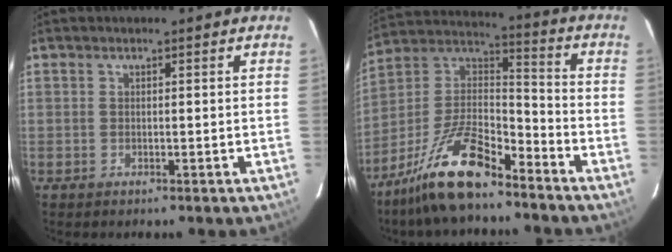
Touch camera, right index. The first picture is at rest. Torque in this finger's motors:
{"motor_torque": [1.08, -1.06, 0.44, 0.10]}